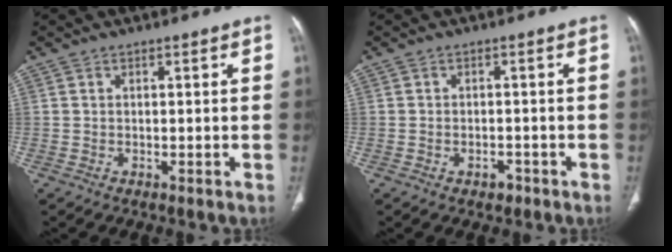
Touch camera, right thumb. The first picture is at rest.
{"total": 2.0, "force": [-1.2, 1.3, 1.0], "torque": [-0.014, 0.010, -0.011]}